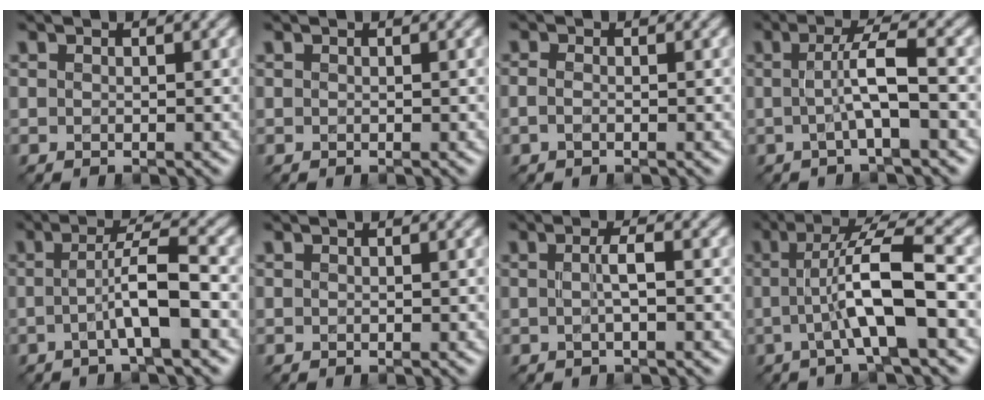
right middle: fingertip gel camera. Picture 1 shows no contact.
{"total": 0.0}
{"total": 0.9, "force": [-0.3, 0.4, 0.7], "torque": [-0.019, -0.003, -0.009]}
{"total": 4.2, "force": [-0.3, 0.6, 4.1], "torque": [-0.073, 0.005, -0.010]}
{"total": 4.8, "force": [-1.0, 0.6, 4.6], "torque": [-0.078, 0.013, -0.026]}
{"total": 0.0}
{"total": 1.8, "force": [0.0, 0.2, 1.8], "torque": [-0.035, 0.002, -0.001]}
{"total": 7.3, "force": [-0.8, 1.2, 7.1], "torque": [-0.121, 0.014, -0.021]}